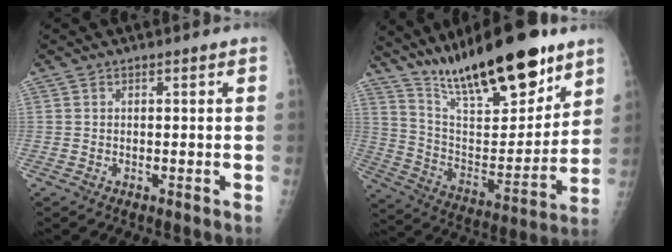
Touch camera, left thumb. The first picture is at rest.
{"total": 25.4, "force": [18.0, 7.7, 16.2], "torque": [-0.228, -0.075, 0.307]}